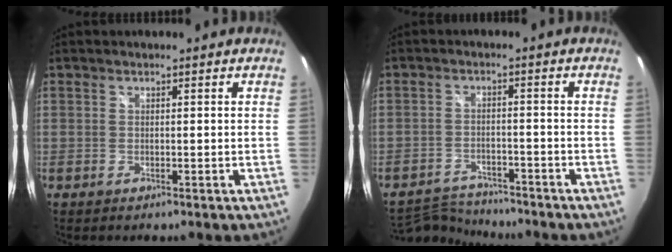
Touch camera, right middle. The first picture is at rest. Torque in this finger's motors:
{"motor_torque": [-0.33, -0.25, -0.05, -0.02]}